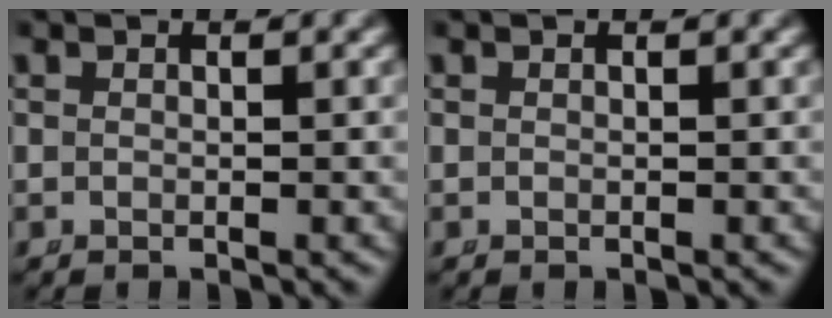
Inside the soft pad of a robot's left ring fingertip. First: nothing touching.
{"total": 0.0}